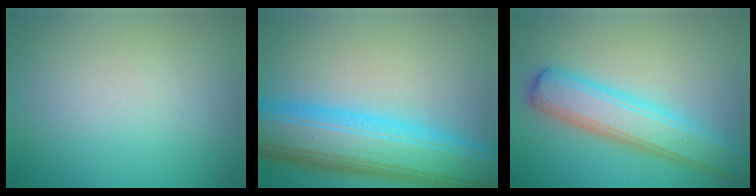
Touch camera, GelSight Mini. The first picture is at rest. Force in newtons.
{"total": 10.9, "press": 10.9, "slide": 0.2}
{"total": 5.3, "press": 5.3, "slide": 0.1}